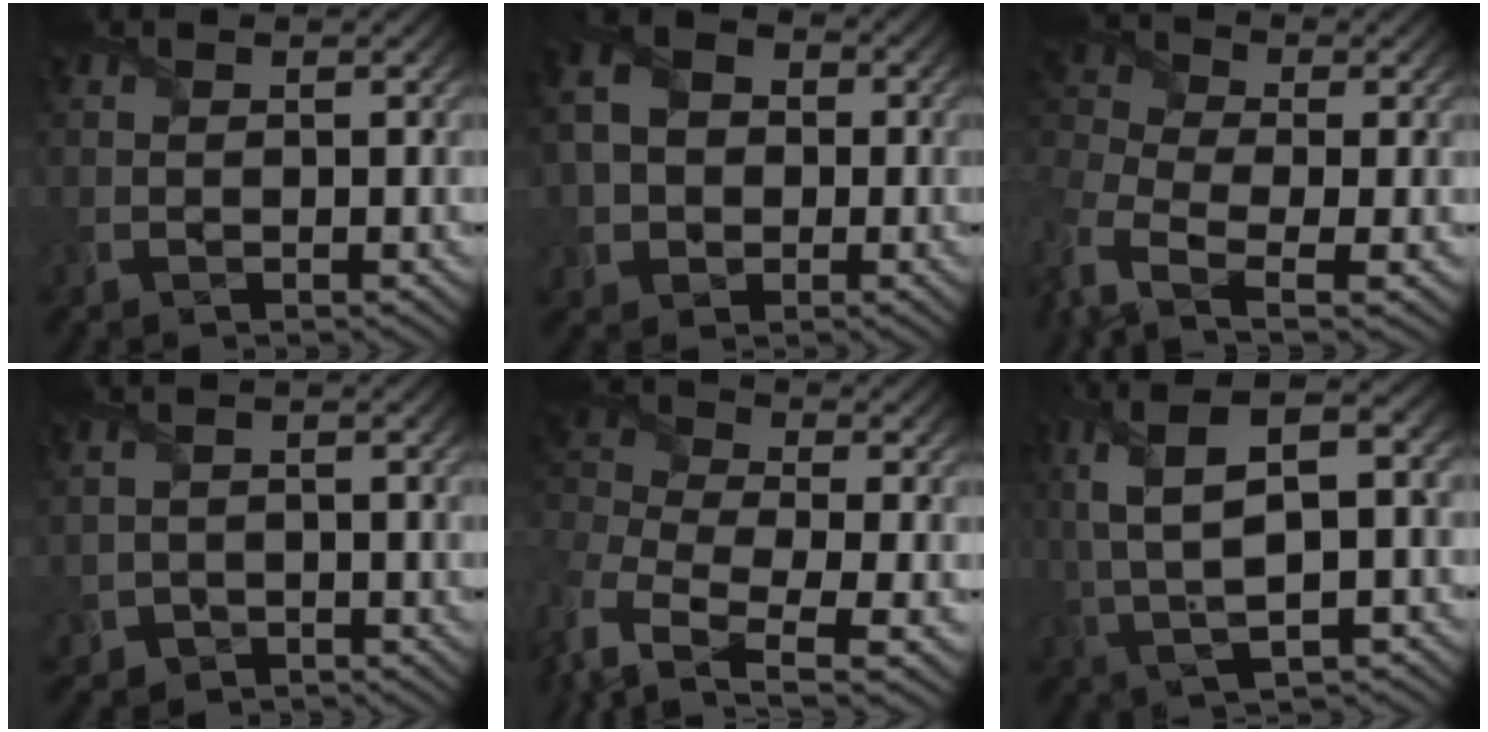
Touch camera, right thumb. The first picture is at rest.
{"total": 9.2, "force": [-0.3, 7.7, 5.0], "torque": [-0.135, -0.003, -0.016]}
{"total": 8.8, "force": [-4.2, 5.1, 5.9], "torque": [-0.179, -0.019, -0.088]}
{"total": 2.4, "force": [-1.0, 2.2, 0.3], "torque": [-0.021, -0.013, -0.023]}
{"total": 9.6, "force": [-3.4, 5.1, 7.3], "torque": [-0.219, -0.013, -0.064]}
{"total": 13.6, "force": [2.8, 6.1, 11.8], "torque": [-0.259, 0.011, 0.056]}